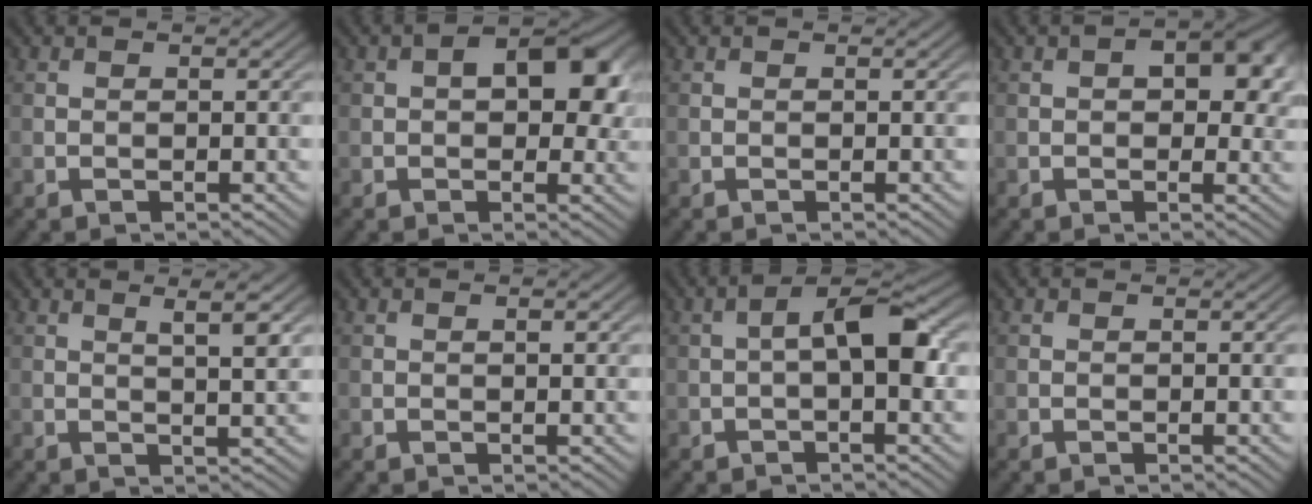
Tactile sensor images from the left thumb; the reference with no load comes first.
{"total": 6.7, "force": [1.1, 4.0, 5.3], "torque": [-0.065, 0.002, 0.012]}
{"total": 0.0}
{"total": 5.7, "force": [1.1, 3.3, 4.5], "torque": [-0.051, -0.003, 0.013]}
{"total": 3.7, "force": [1.8, 0.5, 3.2], "torque": [-0.049, -0.004, 0.035]}
{"total": 0.7, "force": [0.3, 0.1, 0.7], "torque": [-0.009, 0.002, 0.005]}
{"total": 5.3, "force": [-0.3, 1.7, 5.0], "torque": [-0.079, 0.018, -0.013]}
{"total": 0.0}